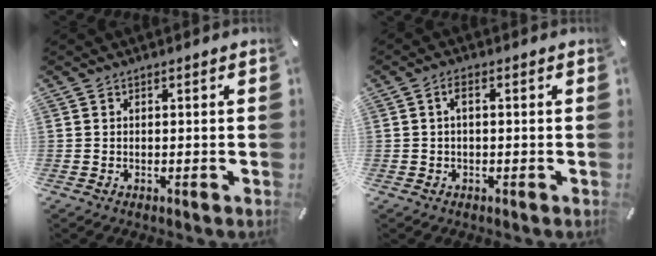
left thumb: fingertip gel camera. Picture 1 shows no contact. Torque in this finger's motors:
{"motor_torque": [-0.20, -0.36, 0.06, 0.25, 0.03]}